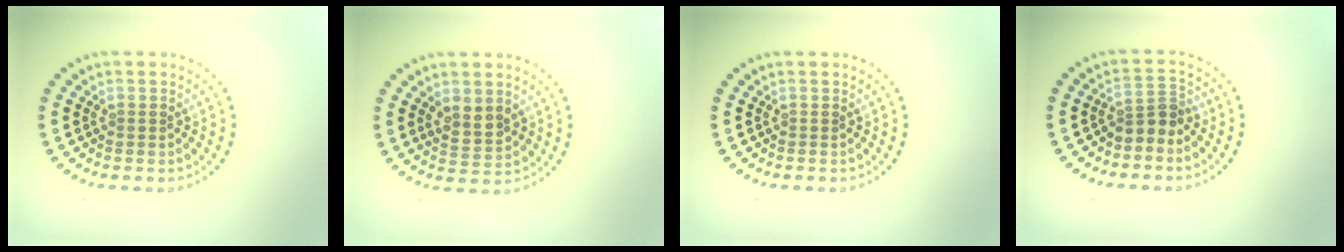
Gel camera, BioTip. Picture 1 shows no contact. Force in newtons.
{"total": 2.4, "press": 2.3, "slide": 0.9}
{"total": 0.0}
{"total": 2.4, "press": 1.9, "slide": 1.5}